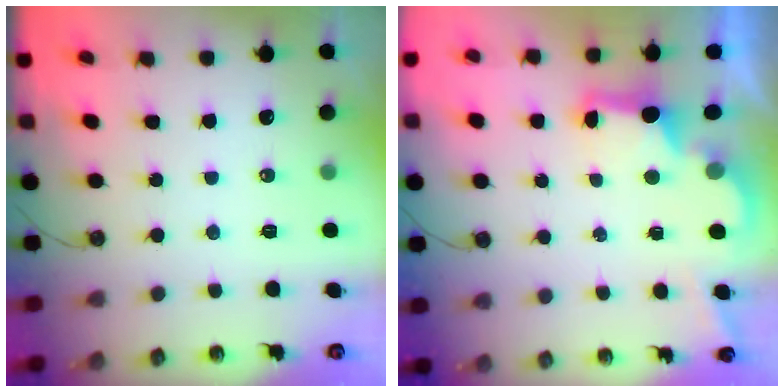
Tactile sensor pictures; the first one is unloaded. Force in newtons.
{"total": 2.9, "press": 2.8, "slide": 0.9}